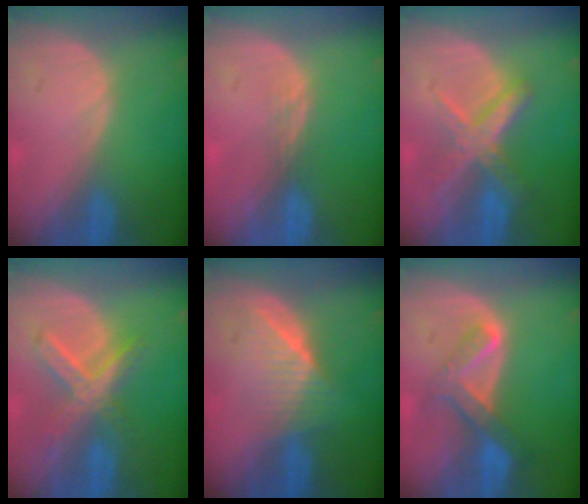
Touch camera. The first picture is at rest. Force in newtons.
{"total": 1.4, "press": 1.1, "slide": 0.9}
{"total": 7.0, "press": 6.1, "slide": 3.4}
{"total": 7.0, "press": 6.2, "slide": 3.3}
{"total": 6.3, "press": 5.9, "slide": 2.3}
{"total": 6.8, "press": 5.8, "slide": 3.5}